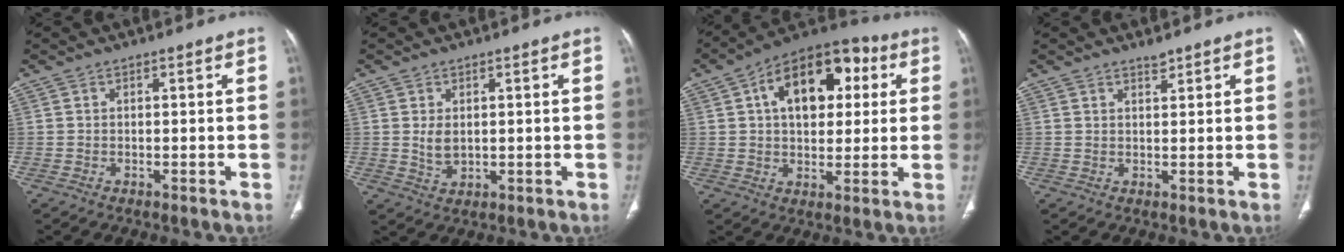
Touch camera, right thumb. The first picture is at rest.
{"total": 3.4, "force": [0.6, 2.2, 2.4], "torque": [-0.034, -0.008, 0.019]}
{"total": 17.7, "force": [4.8, 10.8, 13.1], "torque": [-0.152, 0.021, 0.064]}
{"total": 1.6, "force": [1.4, 0.3, 0.5], "torque": [0.004, -0.010, 0.025]}